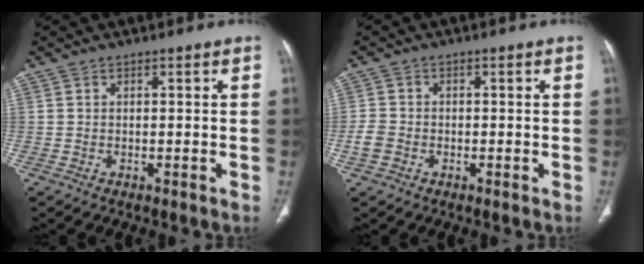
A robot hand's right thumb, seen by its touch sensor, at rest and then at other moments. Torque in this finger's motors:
{"motor_torque": [0.31, -0.04, 0.52, -0.38, 0.18]}